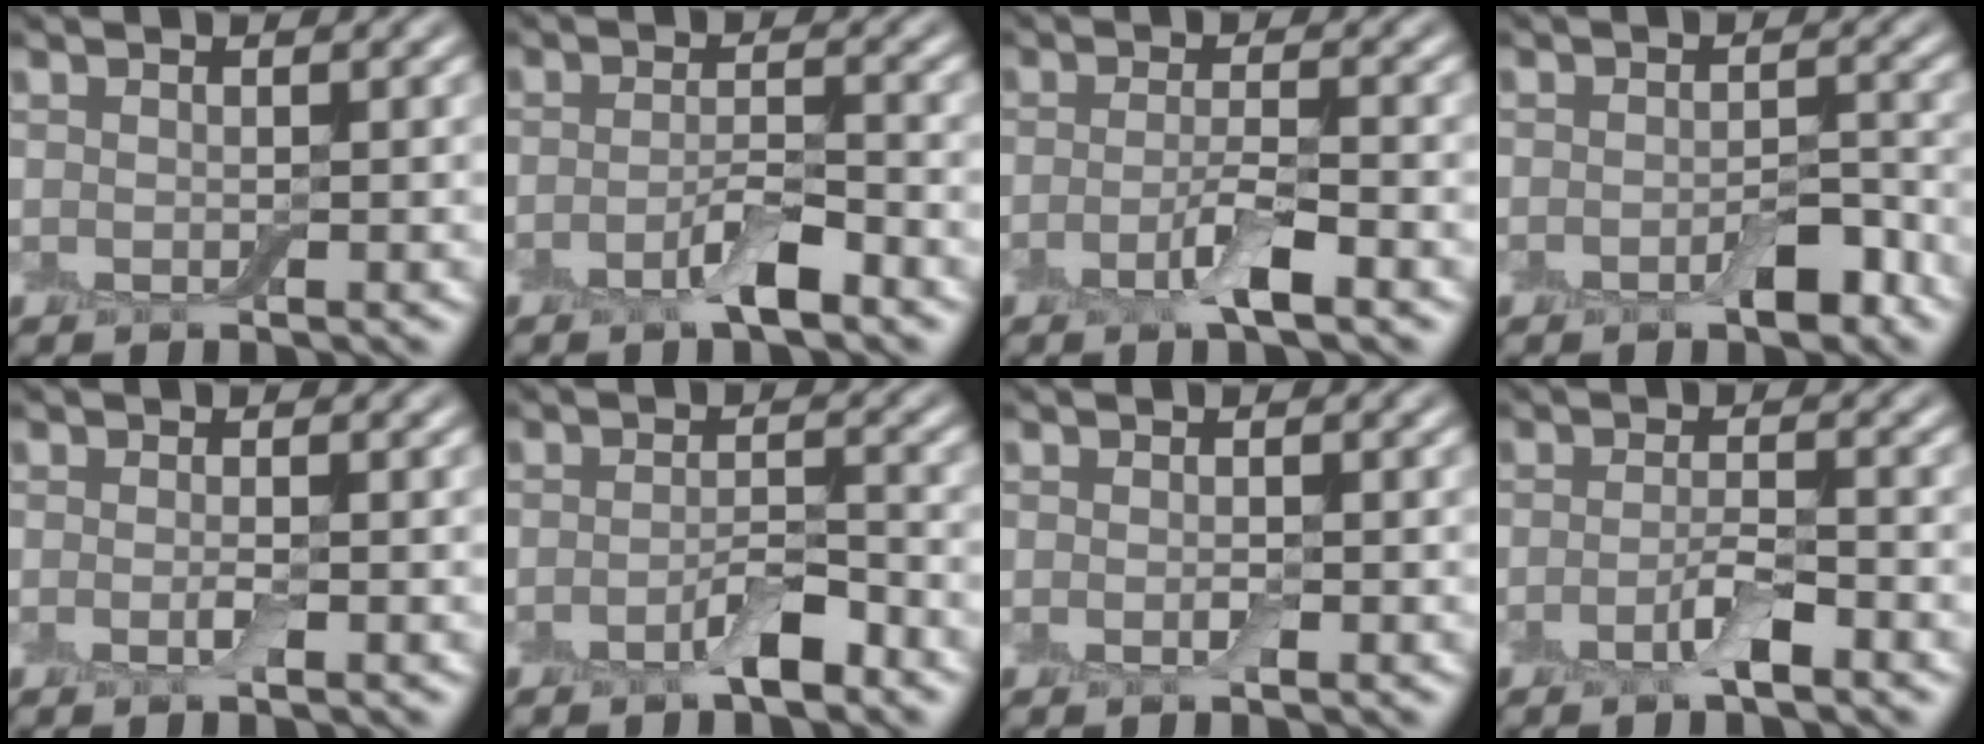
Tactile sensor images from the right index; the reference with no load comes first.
{"total": 3.1, "force": [-1.7, 0.8, 2.4], "torque": [-0.045, 0.003, -0.036]}
{"total": 3.1, "force": [-1.4, 0.6, 2.6], "torque": [-0.050, 0.003, -0.034]}
{"total": 2.7, "force": [-1.4, 1.2, 2.0], "torque": [-0.028, 0.004, -0.023]}
{"total": 1.1, "force": [-0.4, 0.2, 1.0], "torque": [-0.020, -0.004, -0.011]}
{"total": 2.9, "force": [-1.7, 1.0, 2.2], "torque": [-0.038, 0.005, -0.033]}
{"total": 0.9, "force": [-0.3, 0.4, 0.7], "torque": [-0.015, -0.001, -0.006]}
{"total": 2.6, "force": [-1.4, 0.6, 2.1], "torque": [-0.041, 0.003, -0.032]}